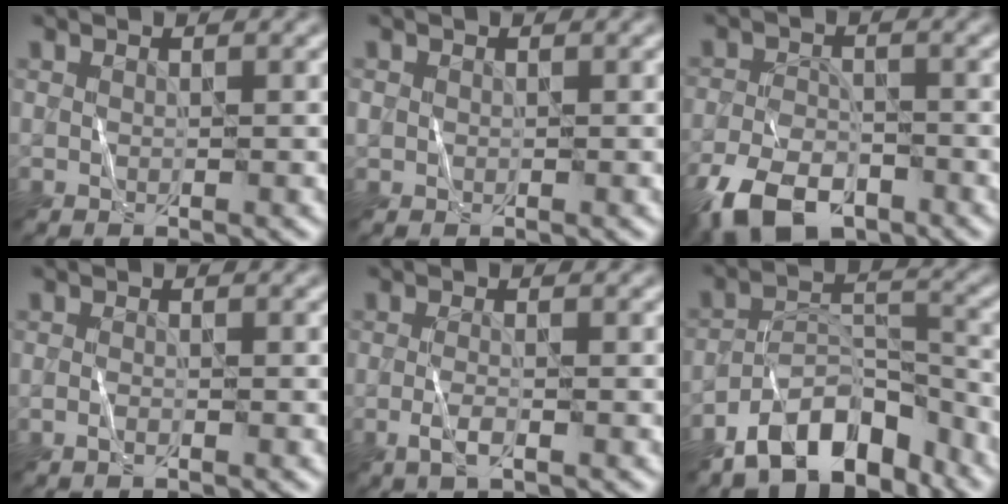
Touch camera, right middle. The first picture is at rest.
{"total": 0.8, "force": [0.0, 0.8, 0.1], "torque": [0.002, -0.001, -0.003]}
{"total": 6.8, "force": [-4.5, 3.5, 3.7], "torque": [-0.070, -0.008, -0.089]}
{"total": 0.7, "force": [-0.4, 0.2, 0.5], "torque": [-0.011, -0.002, -0.009]}
{"total": 1.8, "force": [-0.7, 0.4, 1.6], "torque": [-0.032, -0.002, -0.018]}
{"total": 8.8, "force": [-6.5, 4.1, 4.3], "torque": [-0.054, -0.001, -0.120]}